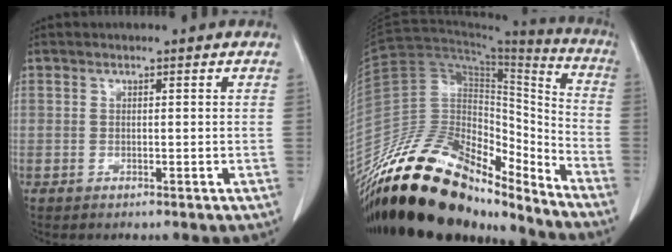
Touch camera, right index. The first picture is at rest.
{"total": 23.4, "force": [-19.2, 7.8, 10.9], "torque": [-0.192, 0.033, -0.328]}